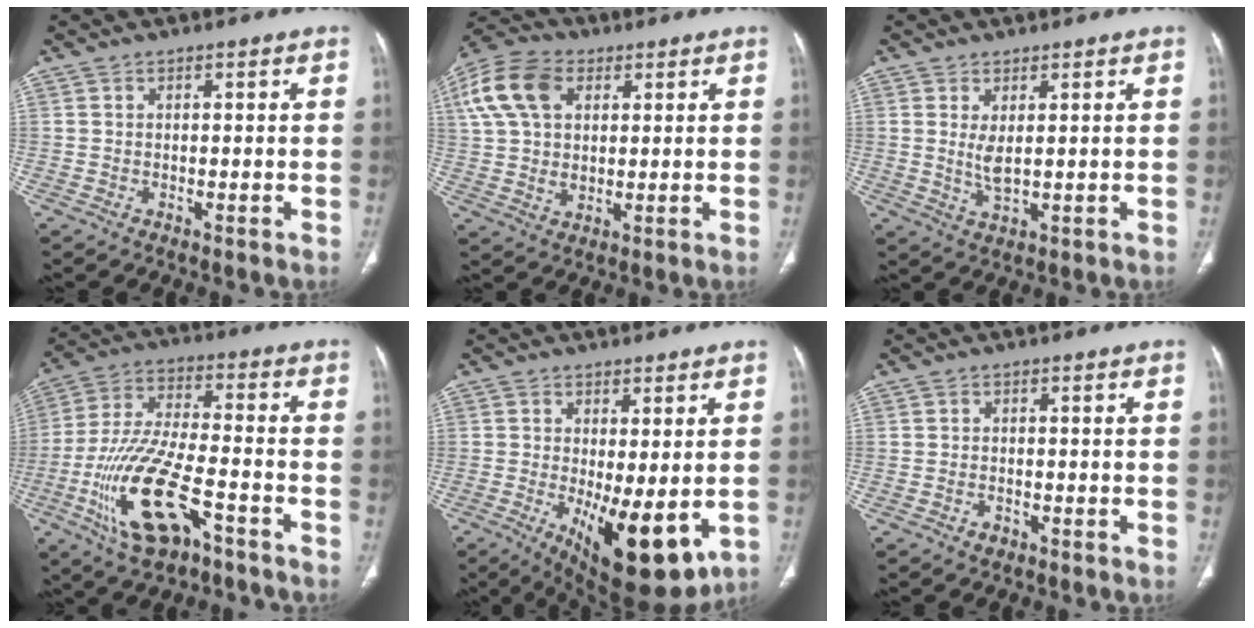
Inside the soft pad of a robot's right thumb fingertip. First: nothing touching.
{"total": 15.4, "force": [5.3, 10.3, 10.2], "torque": [-0.209, 0.006, 0.098]}
{"total": 3.6, "force": [0.8, 1.4, 3.2], "torque": [-0.064, -0.015, 0.026]}
{"total": 17.7, "force": [-7.9, 6.9, 14.2], "torque": [-0.294, 0.034, -0.138]}
{"total": 13.3, "force": [-2.9, 5.0, 12.0], "torque": [-0.177, -0.028, -0.025]}
{"total": 1.6, "force": [-0.9, 1.0, 0.7], "torque": [-0.012, 0.007, -0.014]}